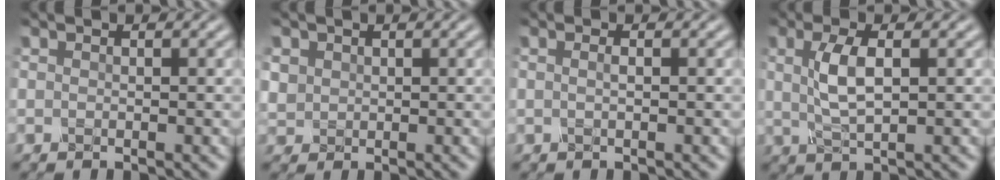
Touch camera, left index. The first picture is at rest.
{"total": 1.6, "force": [0.5, 1.5, 0.3], "torque": [-0.010, -0.003, 0.013]}
{"total": 0.8, "force": [0.1, 0.3, 0.8], "torque": [-0.012, -0.003, -0.001]}
{"total": 3.8, "force": [0.8, 1.3, 3.5], "torque": [-0.076, 0.003, 0.016]}